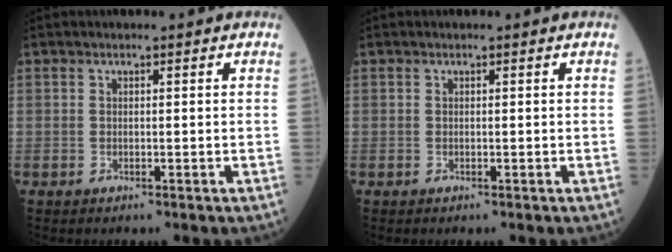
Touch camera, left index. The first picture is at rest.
{"total": 0.0}